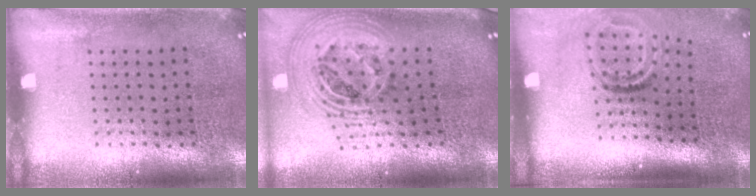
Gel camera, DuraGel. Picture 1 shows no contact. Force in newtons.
{"total": 2.7, "press": 1.9, "slide": 1.9}
{"total": 1.9, "press": 1.1, "slide": 1.5}